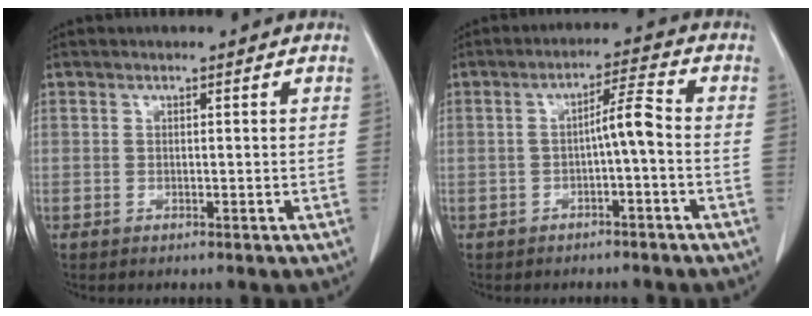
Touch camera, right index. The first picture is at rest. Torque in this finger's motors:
{"motor_torque": [0.56, -0.25, 0.24, 0.09]}